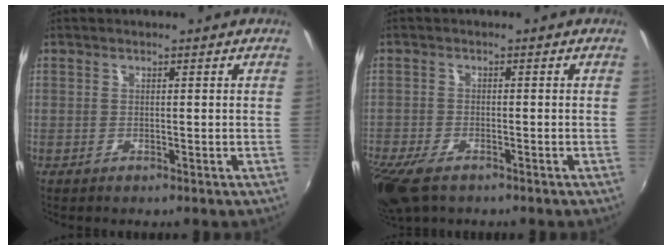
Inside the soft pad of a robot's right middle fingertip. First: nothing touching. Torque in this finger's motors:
{"motor_torque": [1.09, -1.04, 0.35, 0.13]}